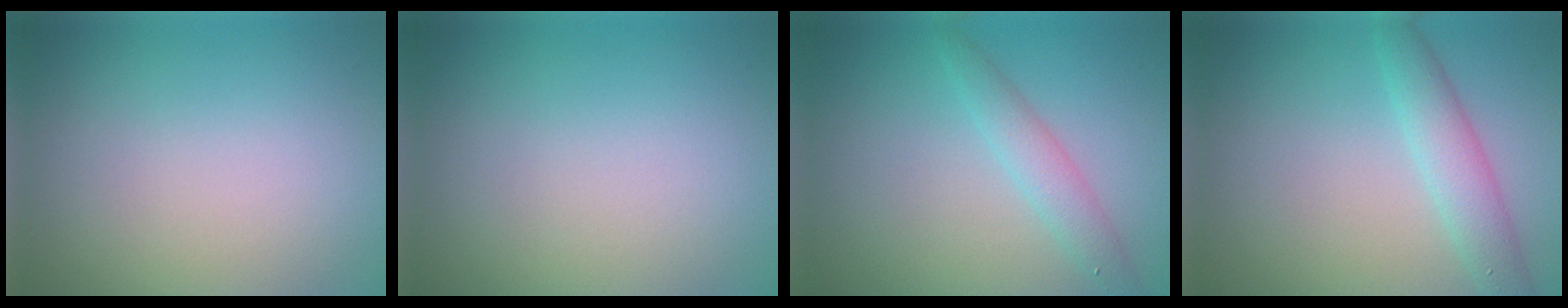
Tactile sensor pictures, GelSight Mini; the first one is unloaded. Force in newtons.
{"total": 0.0}
{"total": 2.3, "press": 2.3, "slide": 0.0}
{"total": 3.2, "press": 3.2, "slide": 0.1}